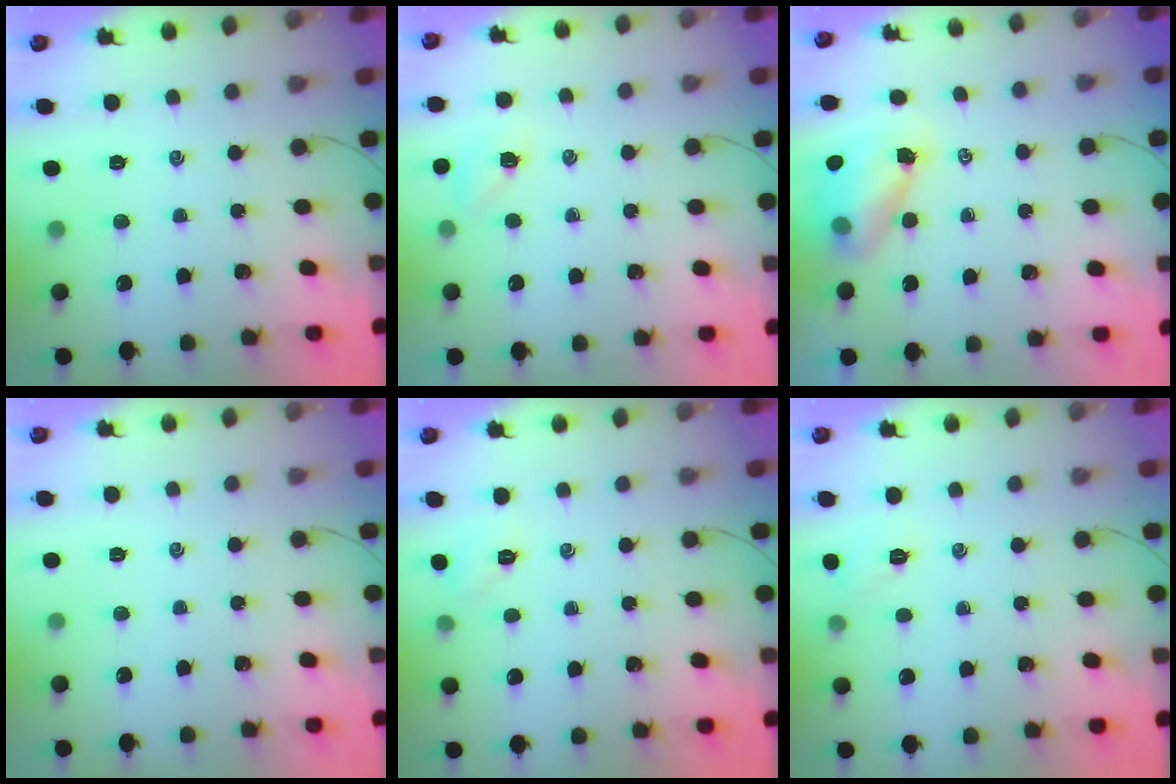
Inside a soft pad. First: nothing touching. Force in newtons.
{"total": 4.8, "press": 4.6, "slide": 1.3}
{"total": 8.1, "press": 8.0, "slide": 1.1}
{"total": 0.0}
{"total": 2.1, "press": 2.1, "slide": 0.6}
{"total": 5.0, "press": 4.8, "slide": 1.5}